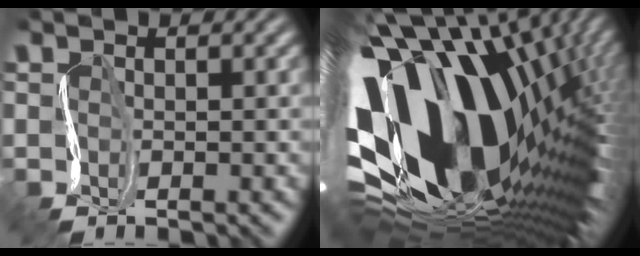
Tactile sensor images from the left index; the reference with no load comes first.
{"total": 18.0, "force": [2.4, 9.5, 15.0], "torque": [-0.300, -0.049, 0.061]}